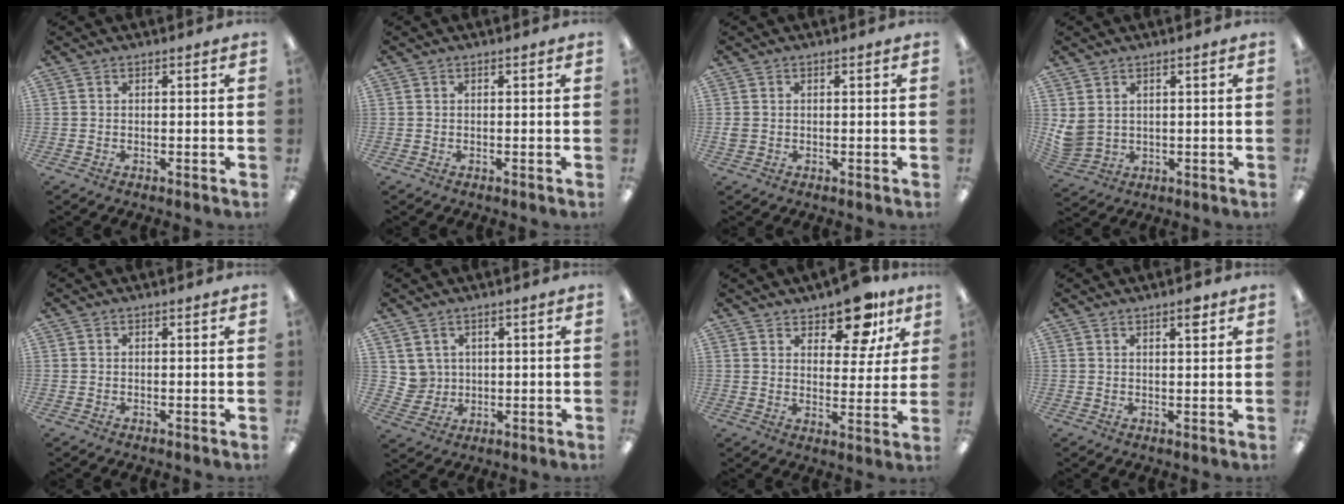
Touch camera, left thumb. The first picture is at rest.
{"total": 0.0}
{"total": 1.3, "force": [0.2, 1.2, 0.5], "torque": [-0.010, 0.004, 0.002]}
{"total": 4.4, "force": [2.3, 3.4, 1.6], "torque": [-0.045, -0.011, 0.045]}
{"total": 0.0}
{"total": 4.4, "force": [2.6, 3.5, -0.3], "torque": [-0.013, -0.004, 0.051]}
{"total": 12.2, "force": [9.3, 5.3, 5.9], "torque": [-0.073, -0.055, 0.162]}
{"total": 2.8, "force": [2.2, 0.7, 1.6], "torque": [-0.011, -0.011, 0.034]}